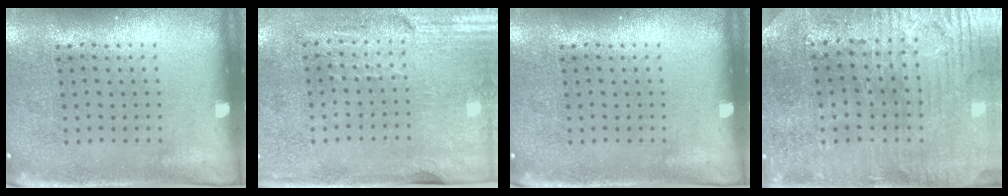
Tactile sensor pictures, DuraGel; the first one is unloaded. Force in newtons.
{"total": 2.9, "press": 2.5, "slide": 1.5}
{"total": 0.0}
{"total": 1.5, "press": 1.3, "slide": 0.6}